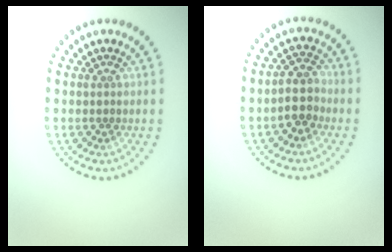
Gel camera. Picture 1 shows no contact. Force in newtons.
{"total": 2.6, "press": 2.3, "slide": 1.3}